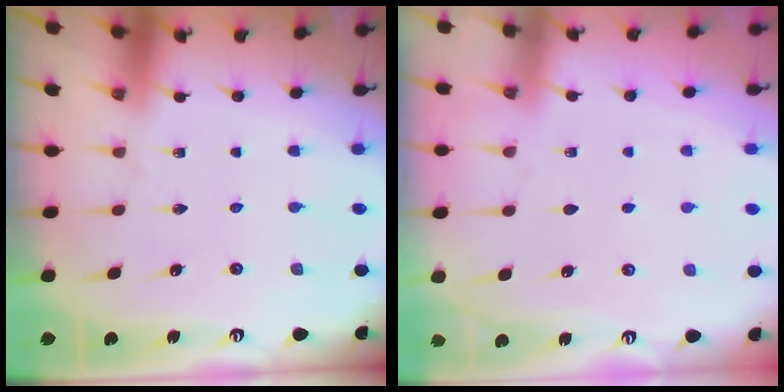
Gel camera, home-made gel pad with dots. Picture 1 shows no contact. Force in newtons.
{"total": 3.0, "press": 3.0, "slide": 0.4}